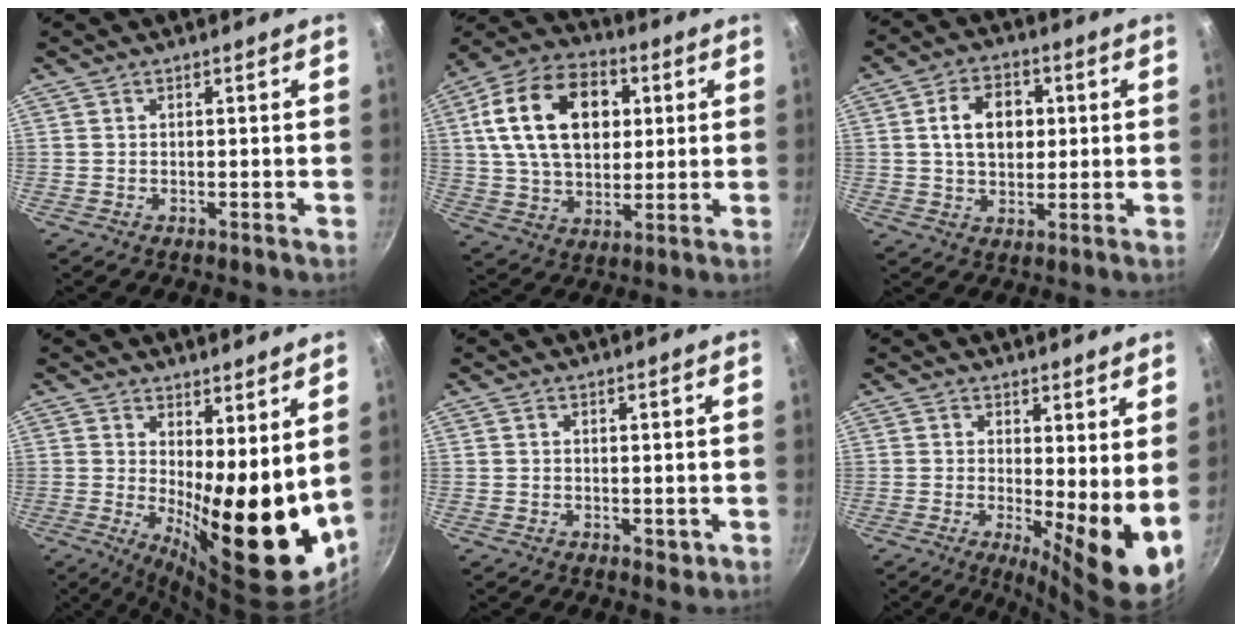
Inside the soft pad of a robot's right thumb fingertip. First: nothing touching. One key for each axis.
{"total": 20.2, "fx": 4.8, "fy": 13.5, "fz": 14.3, "tx": -0.224, "ty": 0.010, "tz": 0.073}
{"total": 9.8, "fx": 1.6, "fy": 7.0, "fz": 6.8, "tx": -0.090, "ty": 0.009, "tz": 0.020}
{"total": 16.6, "fx": 2.0, "fy": 6.1, "fz": 15.3, "tx": -0.191, "ty": -0.037, "tz": 0.039}
{"total": 1.8, "fx": 0.1, "fy": 1.3, "fz": 1.2, "tx": -0.012, "ty": -0.001, "tz": 0.002}
{"total": 9.7, "fx": 0.5, "fy": 2.9, "fz": 9.3, "tx": -0.117, "ty": -0.026, "tz": 0.008}